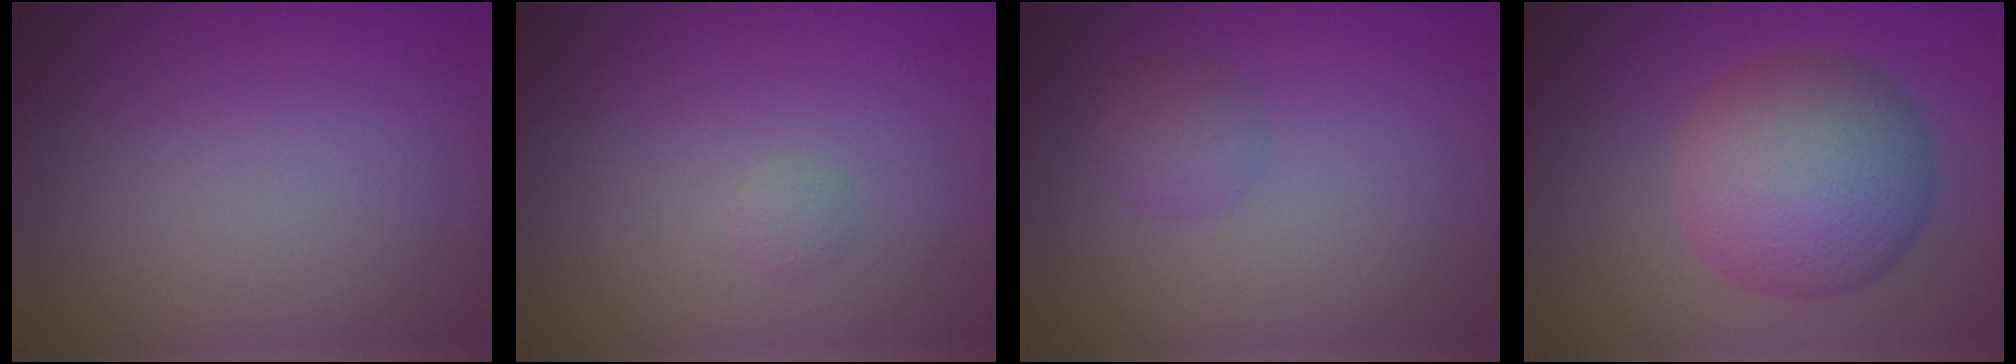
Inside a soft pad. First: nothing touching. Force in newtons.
{"total": 0.7, "press": 0.7, "slide": 0.0}
{"total": 1.8, "press": 1.8, "slide": 0.1}
{"total": 9.4, "press": 9.4, "slide": 0.2}